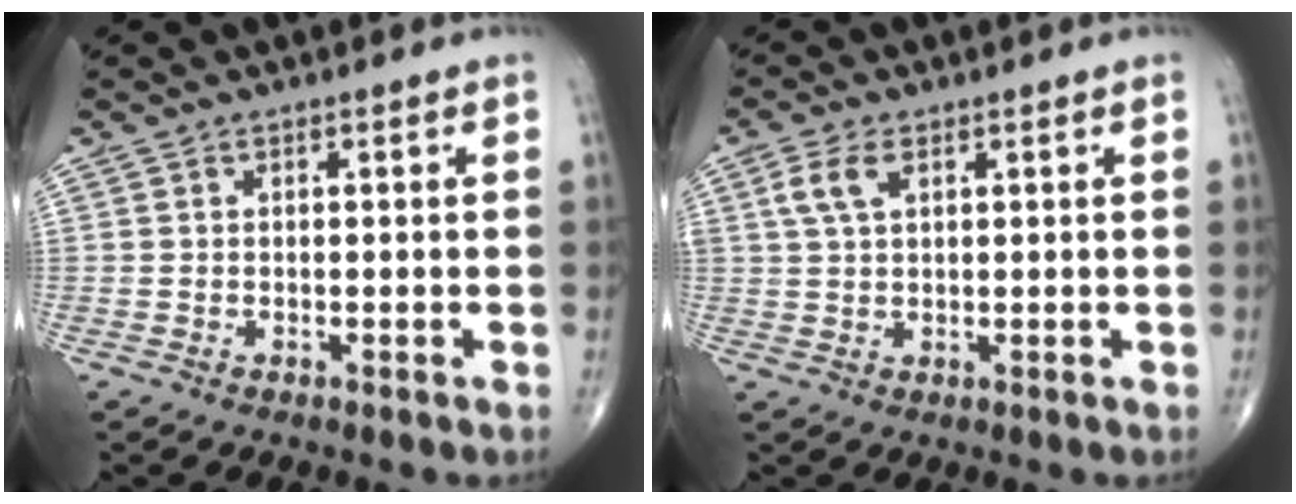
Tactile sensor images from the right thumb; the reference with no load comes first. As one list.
[{"total": 4.7, "force": [1.9, 2.3, 3.6], "torque": [-0.084, 0.007, 0.040]}]